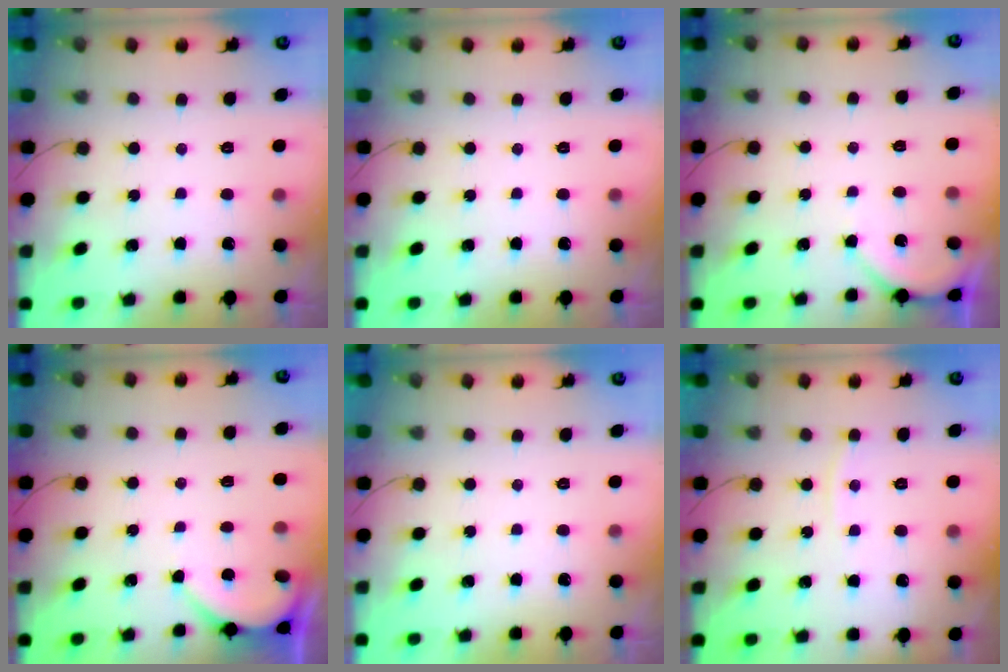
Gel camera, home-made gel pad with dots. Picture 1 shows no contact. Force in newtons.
{"total": 0.0}
{"total": 2.2, "press": 2.2, "slide": 0.3}
{"total": 2.7, "press": 2.7, "slide": 0.1}
{"total": 0.0}
{"total": 3.5, "press": 3.5, "slide": 0.4}